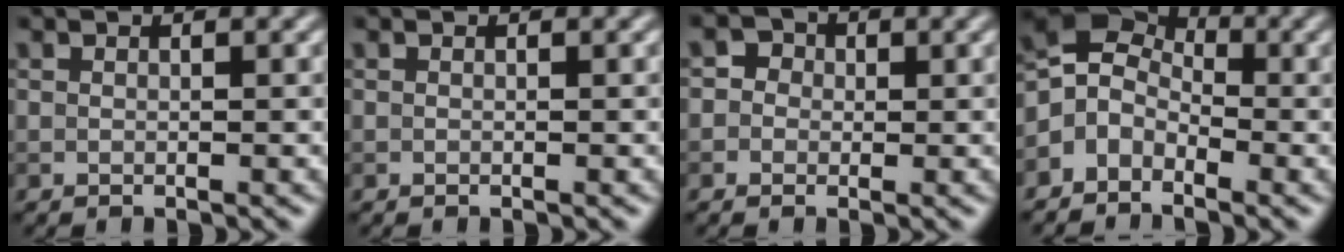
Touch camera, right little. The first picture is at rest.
{"total": 0.0}
{"total": 2.4, "force": [0.4, 2.3, 0.8], "torque": [0.015, 0.005, -0.018]}
{"total": 4.0, "force": [-1.9, 3.0, 1.9], "torque": [-0.035, 0.007, -0.049]}